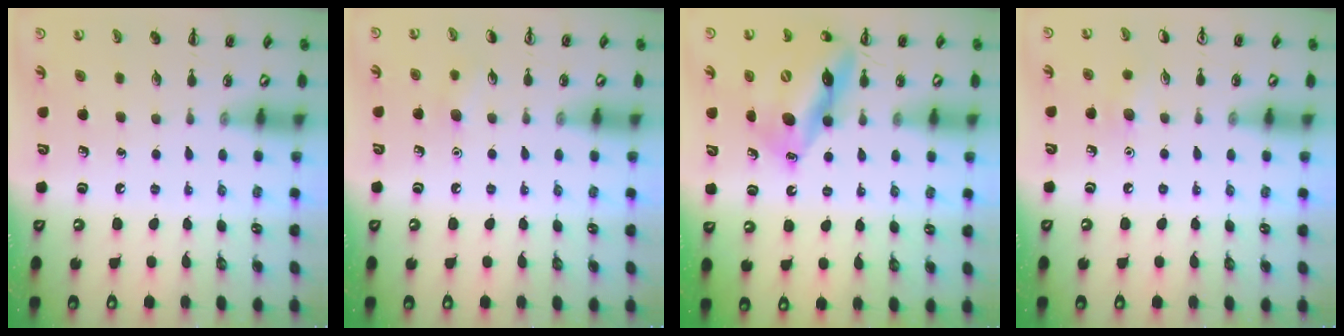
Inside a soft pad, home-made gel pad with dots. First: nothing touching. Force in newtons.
{"total": 5.2, "press": 5.0, "slide": 1.5}
{"total": 15.8, "press": 15.0, "slide": 4.9}
{"total": 5.2, "press": 5.0, "slide": 1.6}